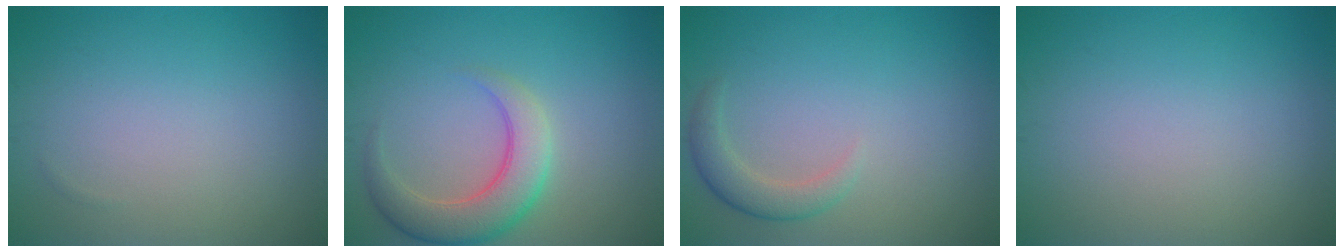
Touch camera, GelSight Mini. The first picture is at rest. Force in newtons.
{"total": 4.9, "press": 4.9, "slide": 0.5}
{"total": 2.3, "press": 2.3, "slide": 0.3}
{"total": 0.0}